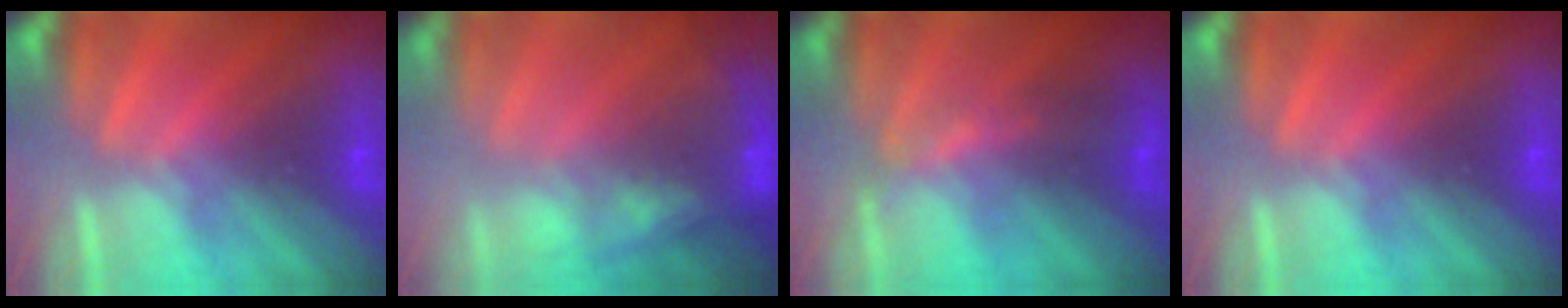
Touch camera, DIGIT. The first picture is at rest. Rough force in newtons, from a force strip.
{"total": 6.9}
{"total": 2.0}
{"total": 0.0}